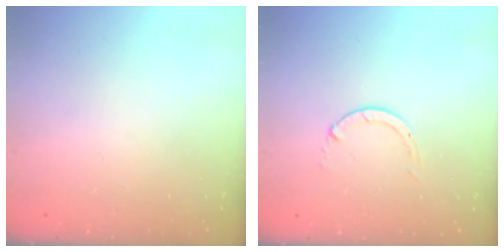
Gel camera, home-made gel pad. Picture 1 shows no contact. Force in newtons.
{"total": 0.0}